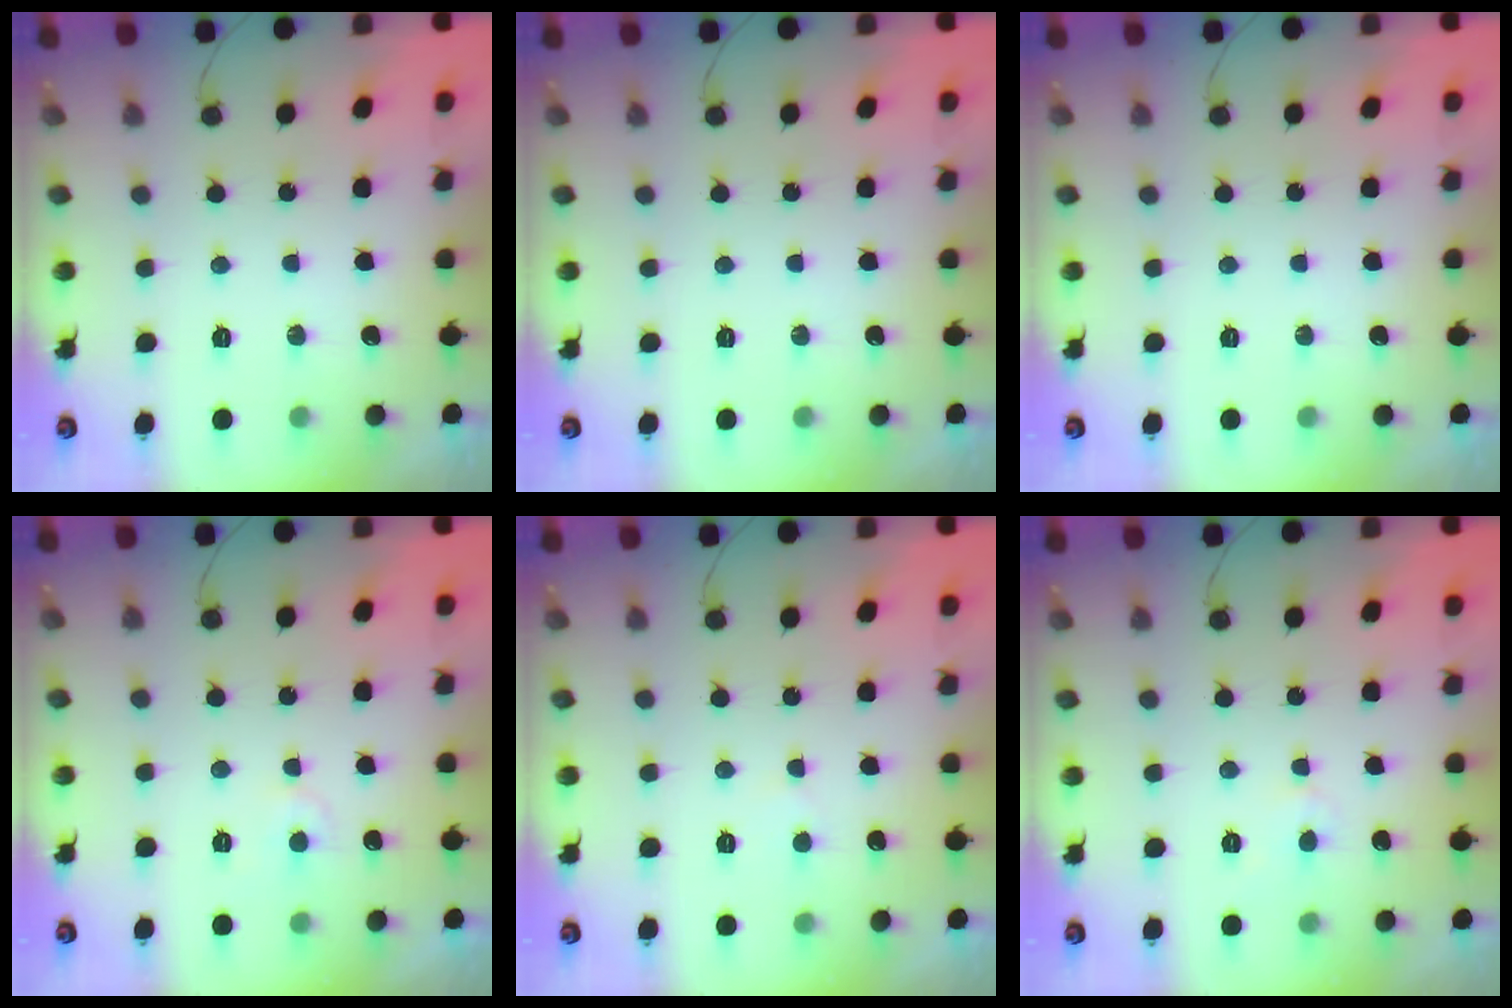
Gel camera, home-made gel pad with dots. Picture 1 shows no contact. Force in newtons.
{"total": 0.0}
{"total": 0.0}
{"total": 4.5, "press": 4.4, "slide": 0.4}
{"total": 2.0, "press": 2.0, "slide": 0.3}
{"total": 2.3, "press": 2.3, "slide": 0.1}